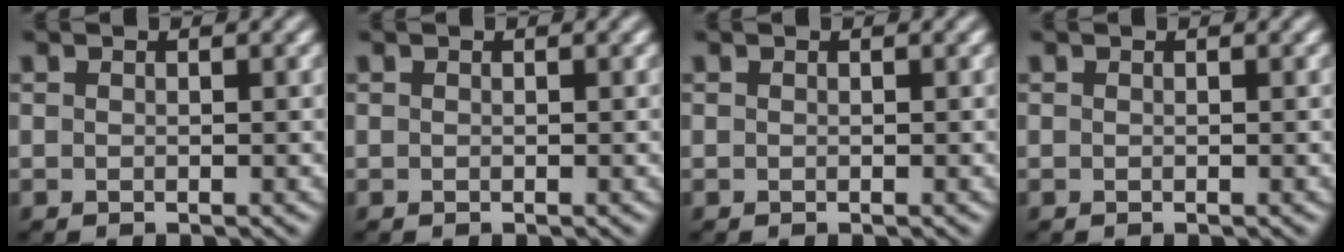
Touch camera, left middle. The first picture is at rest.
{"total": 0.0}
{"total": 0.0}
{"total": 0.0}